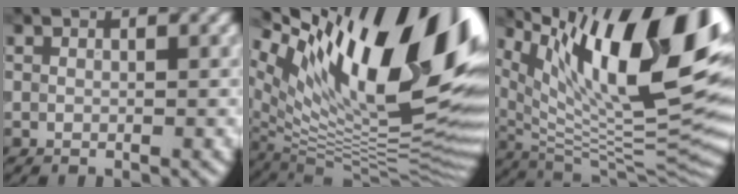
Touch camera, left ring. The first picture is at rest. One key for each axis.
{"total": 19.4, "fx": 8.6, "fy": 7.9, "fz": 15.5, "tx": -0.240, "ty": 0.029, "tz": 0.152}
{"total": 17.7, "fx": 7.8, "fy": 6.6, "fz": 14.5, "tx": -0.234, "ty": 0.020, "tz": 0.144}